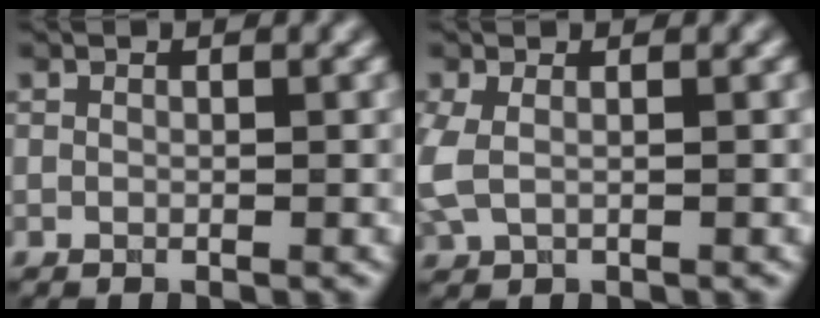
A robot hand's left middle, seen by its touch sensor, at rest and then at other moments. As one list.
[{"total": 2.0, "force": [0.0, 1.1, 1.7], "torque": [-0.051, 0.000, -0.002]}]